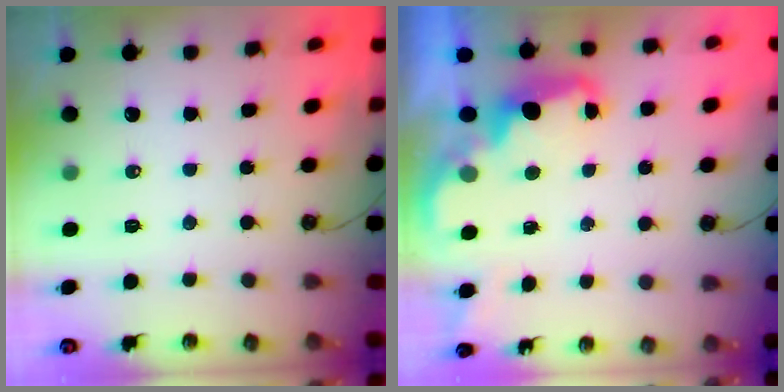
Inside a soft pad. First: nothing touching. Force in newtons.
{"total": 2.6, "press": 2.5, "slide": 0.7}